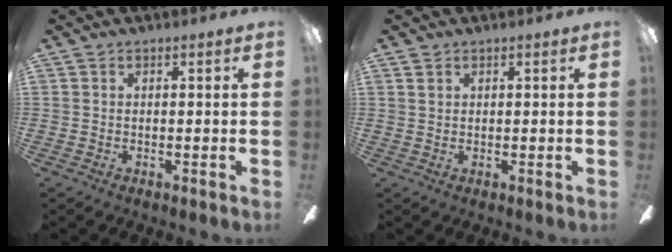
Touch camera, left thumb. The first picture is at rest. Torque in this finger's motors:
{"motor_torque": [0.07, -0.21, -0.23, 0.05, -0.01]}